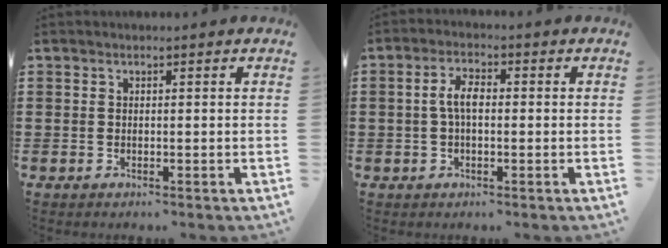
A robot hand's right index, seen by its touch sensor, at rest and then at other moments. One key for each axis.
{"total": 4.0, "fx": -0.1, "fy": 1.8, "fz": 3.6, "tx": -0.083, "ty": 0.001, "tz": -0.008}